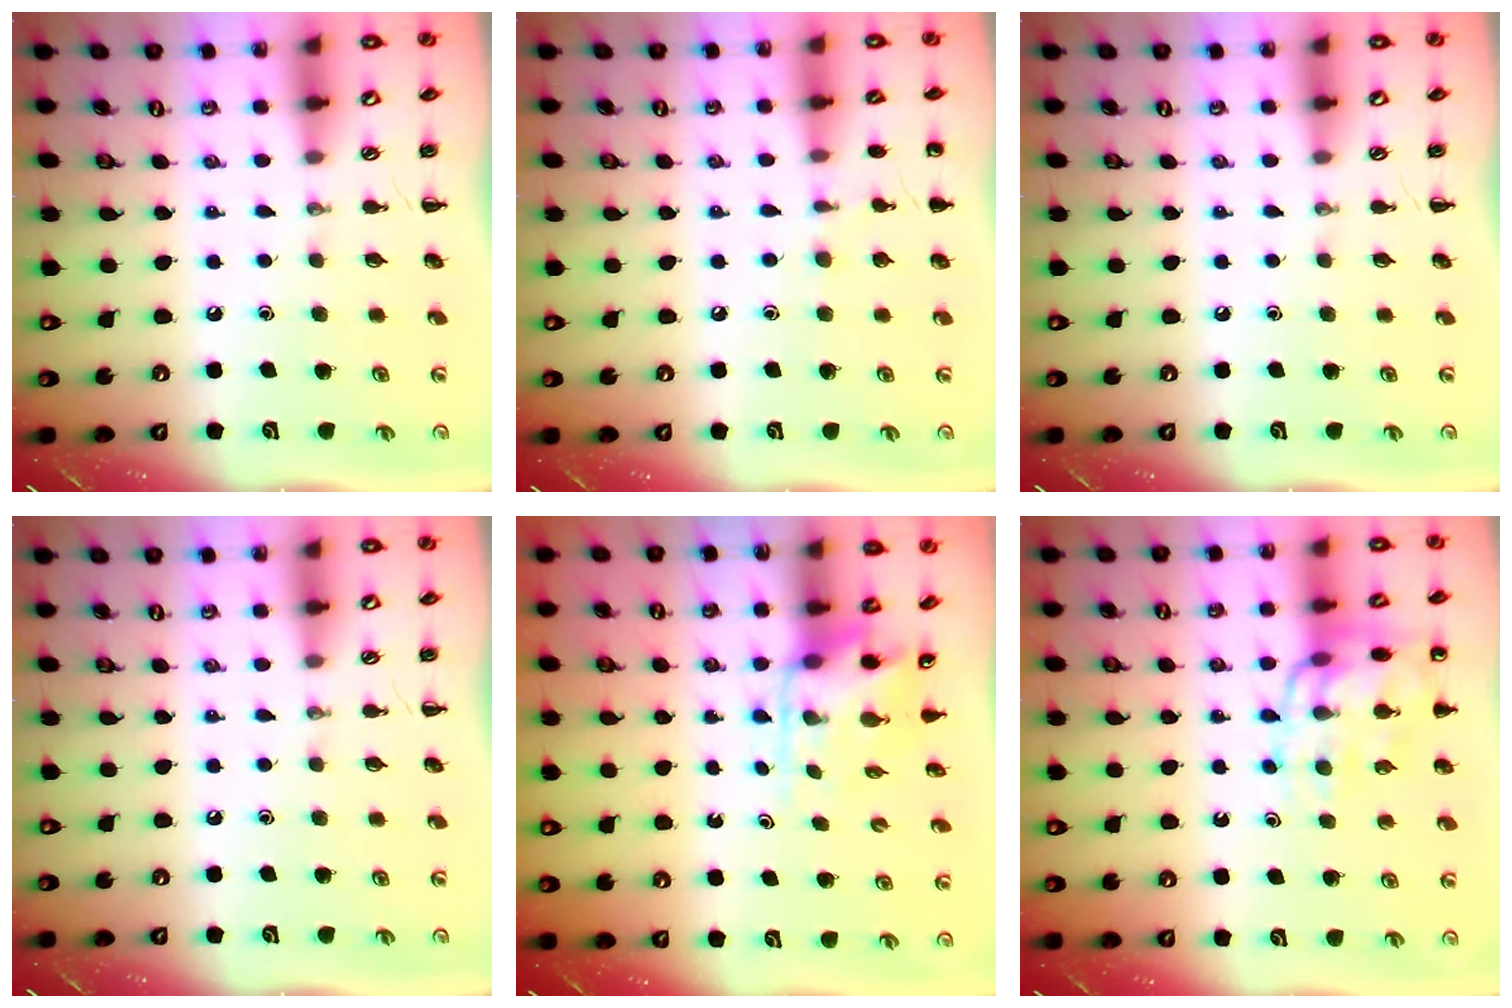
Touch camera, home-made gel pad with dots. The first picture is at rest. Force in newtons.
{"total": 6.0, "press": 5.8, "slide": 1.7}
{"total": 0.0}
{"total": 0.0}
{"total": 4.6, "press": 4.5, "slide": 0.7}
{"total": 13.5, "press": 13.4, "slide": 1.4}